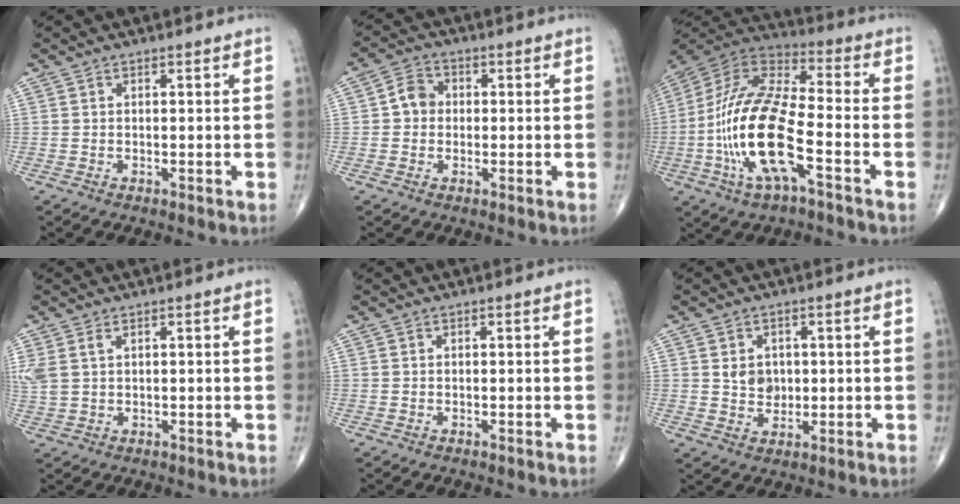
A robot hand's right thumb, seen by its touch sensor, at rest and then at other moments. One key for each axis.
{"total": 4.5, "fx": 0.0, "fy": 3.9, "fz": 2.2, "tx": -0.025, "ty": 0.013, "tz": -0.009}
{"total": 20.2, "fx": -5.8, "fy": 6.9, "fz": 18.1, "tx": -0.379, "ty": 0.031, "tz": -0.107}
{"total": 3.6, "fx": 1.5, "fy": 1.9, "fz": 2.6, "tx": -0.077, "ty": 0.010, "tz": 0.042}
{"total": 0.0}
{"total": 4.4, "fx": 0.7, "fy": 3.6, "fz": 2.5, "tx": -0.021, "ty": -0.005, "tz": 0.016}